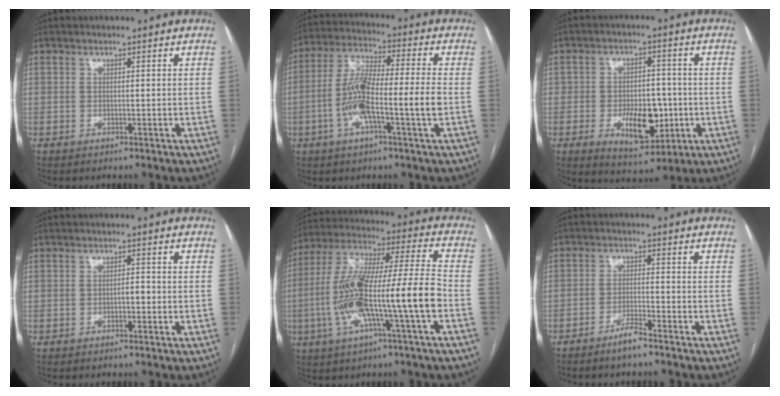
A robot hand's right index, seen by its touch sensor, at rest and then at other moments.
{"total": 13.0, "force": [-3.9, 0.0, 12.4], "torque": [-0.249, 0.011, -0.080]}
{"total": 9.8, "force": [-2.5, 5.0, 8.0], "torque": [-0.122, 0.003, -0.028]}
{"total": 1.4, "force": [-0.5, 0.5, 1.2], "torque": [-0.015, 0.004, -0.009]}
{"total": 18.0, "force": [-4.8, 0.5, 17.3], "torque": [-0.331, 0.009, -0.088]}
{"total": 3.5, "force": [-2.8, 0.0, 2.0], "torque": [-0.039, -0.003, -0.055]}